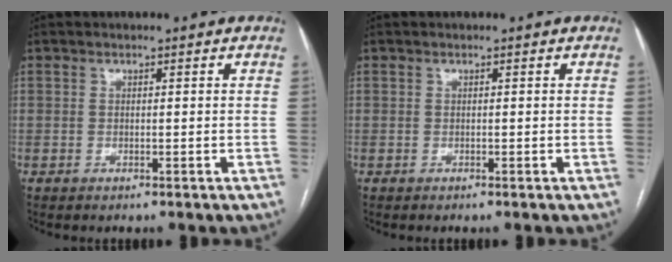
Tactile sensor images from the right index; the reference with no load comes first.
{"total": 0.0}